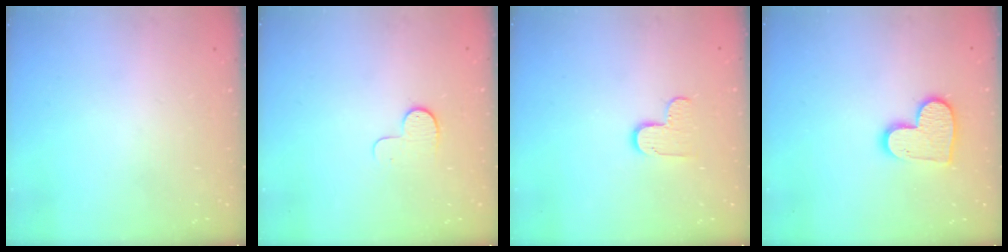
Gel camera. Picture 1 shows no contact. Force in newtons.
{"total": 6.9, "press": 6.8, "slide": 0.7}
{"total": 6.5, "press": 6.5, "slide": 0.5}
{"total": 11.1, "press": 11.1, "slide": 0.8}